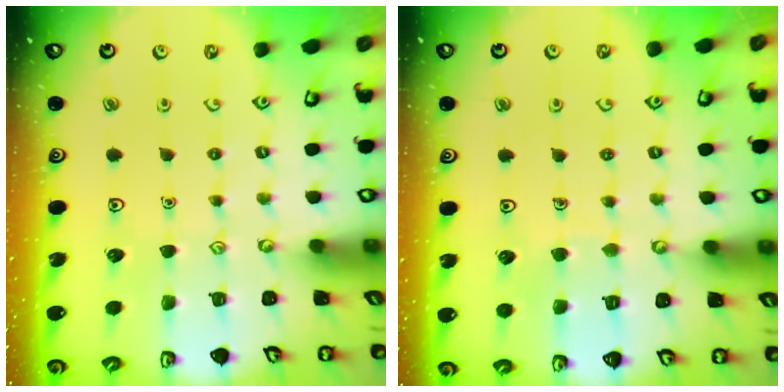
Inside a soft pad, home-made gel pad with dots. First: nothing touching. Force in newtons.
{"total": 2.9, "press": 2.9, "slide": 0.2}